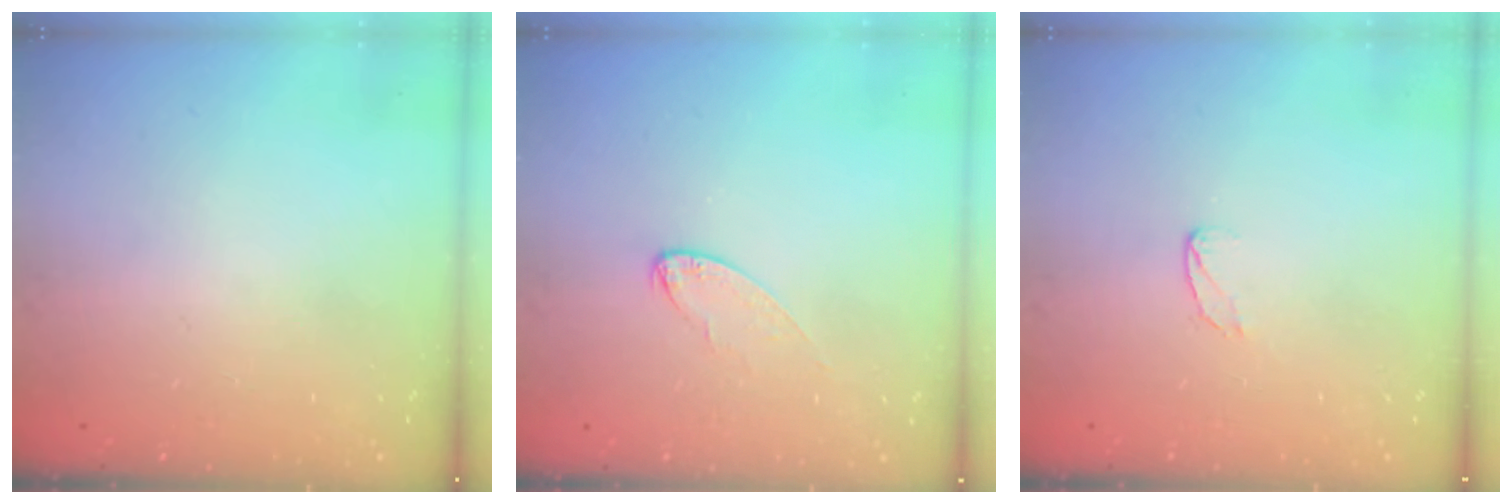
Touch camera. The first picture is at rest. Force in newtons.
{"total": 4.3, "press": 4.3, "slide": 0.3}
{"total": 4.1, "press": 4.1, "slide": 0.4}